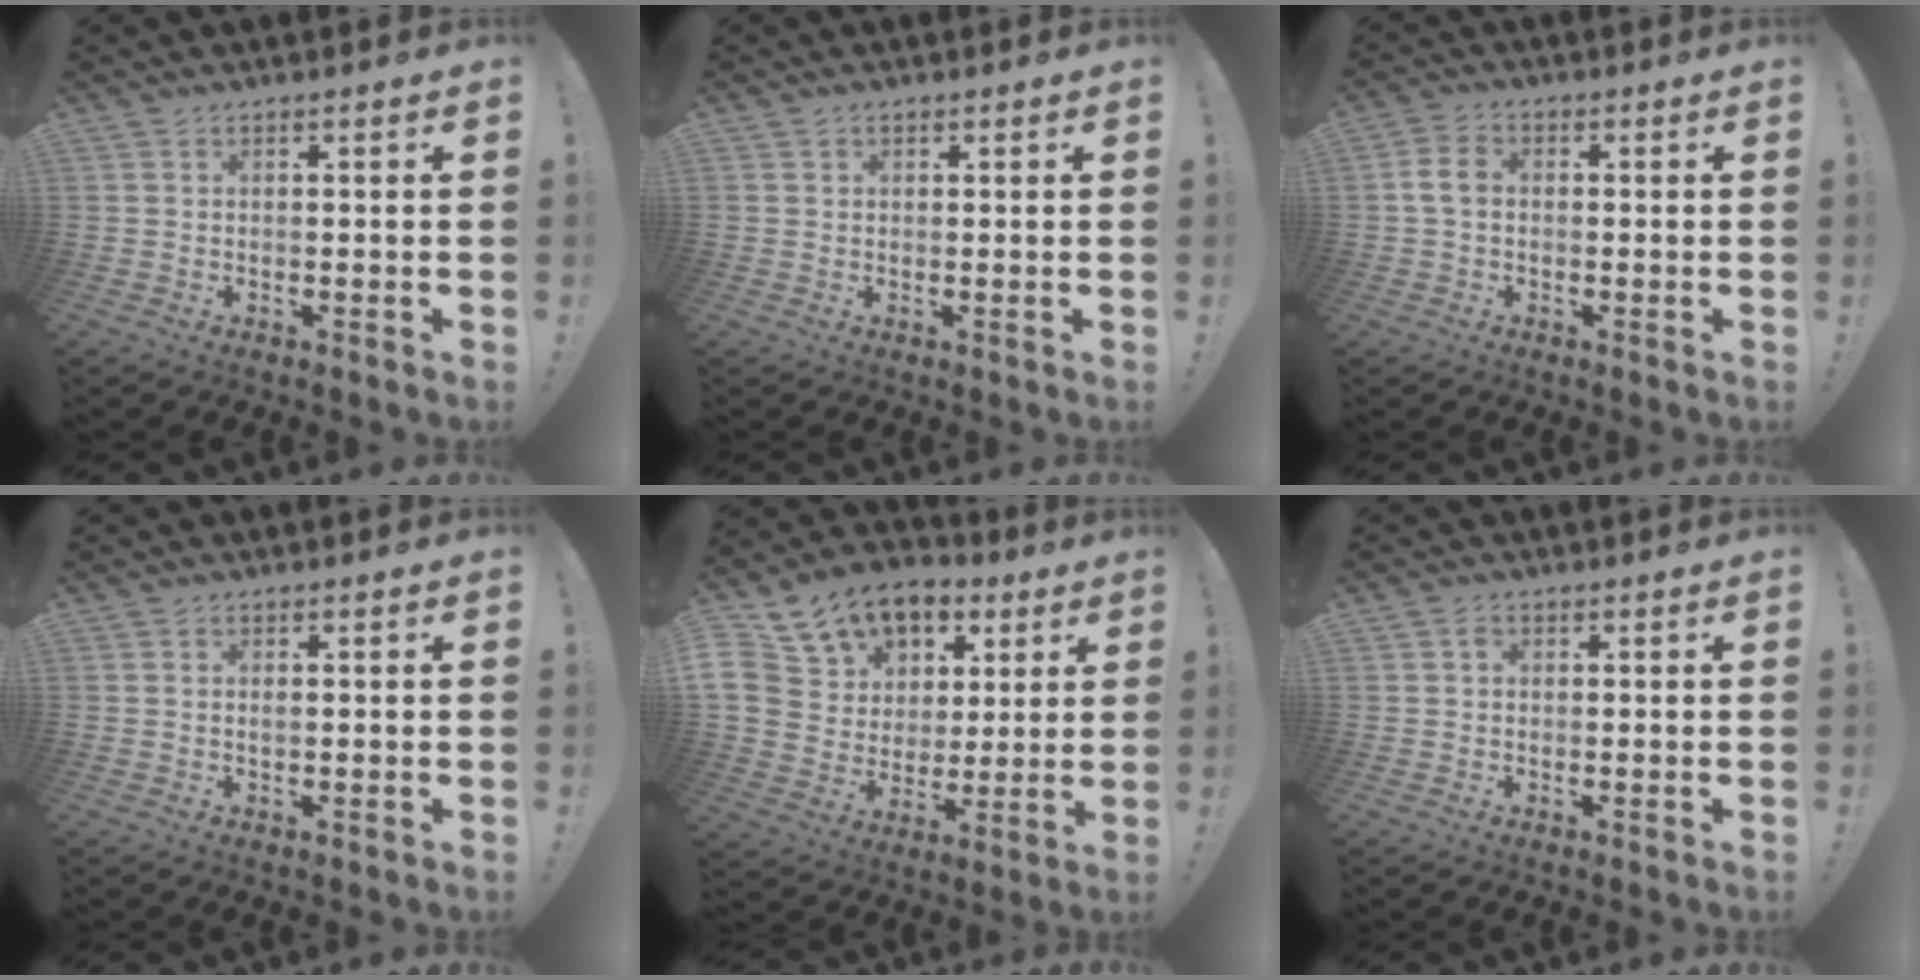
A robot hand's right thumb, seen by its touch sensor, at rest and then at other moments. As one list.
[{"total": 1.0, "force": [0.6, 0.8, 0.1], "torque": [-0.003, 0.002, 0.011]}, {"total": 5.0, "force": [-0.4, 3.6, 3.4], "torque": [-0.054, 0.012, -0.005]}, {"total": 0.6, "force": [-0.2, 0.2, 0.5], "torque": [-0.014, 0.004, -0.003]}, {"total": 16.4, "force": [8.6, 12.5, 6.0], "torque": [-0.106, -0.042, 0.181]}, {"total": 1.3, "force": [0.2, 1.1, 0.6], "torque": [-0.011, 0.005, 0.002]}]